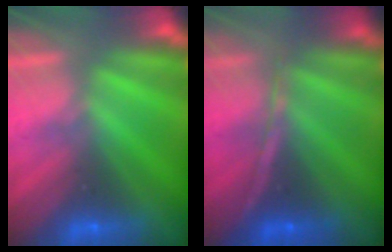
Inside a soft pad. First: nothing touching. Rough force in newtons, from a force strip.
{"total": 1.3}